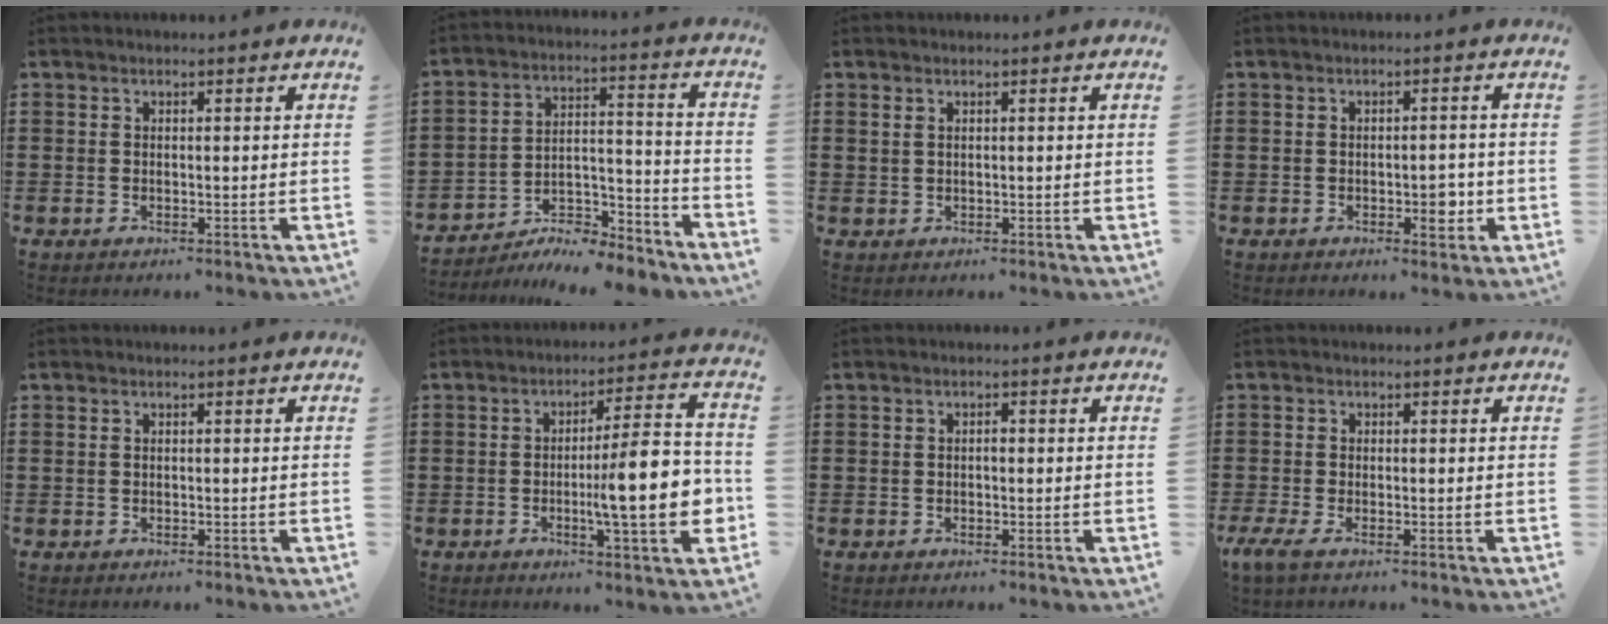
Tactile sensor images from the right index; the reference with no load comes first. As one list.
[{"total": 7.5, "force": [-7.0, 1.4, 2.2], "torque": [-0.025, 0.019, -0.134]}, {"total": 0.7, "force": [0.5, 0.3, 0.3], "torque": [-0.008, 0.001, 0.010]}, {"total": 3.9, "force": [-1.1, 1.7, 3.3], "torque": [-0.047, 0.001, -0.019]}, {"total": 0.0}, {"total": 12.2, "force": [-2.2, 2.1, 11.8], "torque": [-0.157, -0.016, -0.044]}, {"total": 0.9, "force": [0.0, 0.4, 0.8], "torque": [-0.015, 0.002, -0.001]}, {"total": 1.6, "force": [-0.5, 0.3, 1.5], "torque": [-0.043, -0.009, -0.014]}]